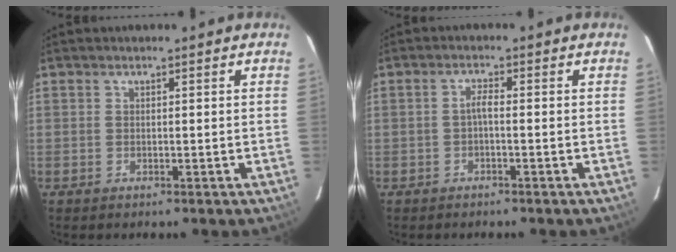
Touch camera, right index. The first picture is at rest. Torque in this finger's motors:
{"motor_torque": [0.32, -0.04, 0.14, 0.05]}